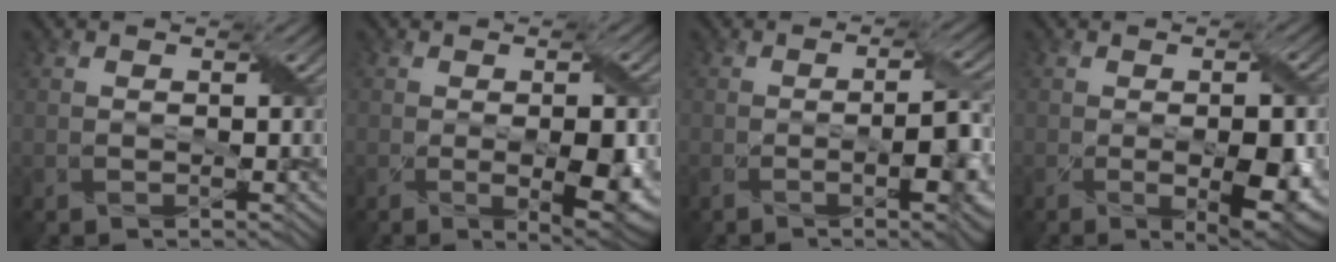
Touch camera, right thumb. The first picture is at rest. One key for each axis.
{"total": 5.8, "fx": -0.9, "fy": 2.1, "fz": 5.3, "tx": -0.087, "ty": -0.018, "tz": -0.004}
{"total": 6.8, "fx": -1.9, "fy": 1.4, "fz": 6.4, "tx": -0.104, "ty": -0.004, "tz": -0.030}
{"total": 7.1, "fx": -1.5, "fy": 2.8, "fz": 6.3, "tx": -0.103, "ty": -0.023, "tz": -0.009}